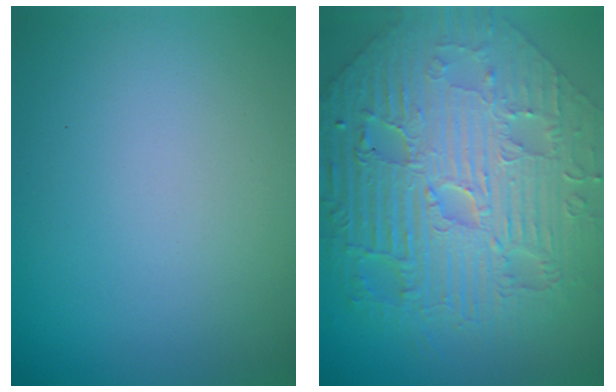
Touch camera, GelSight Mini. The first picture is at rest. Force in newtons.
{"total": 11.5, "press": 7.9, "slide": 8.4}